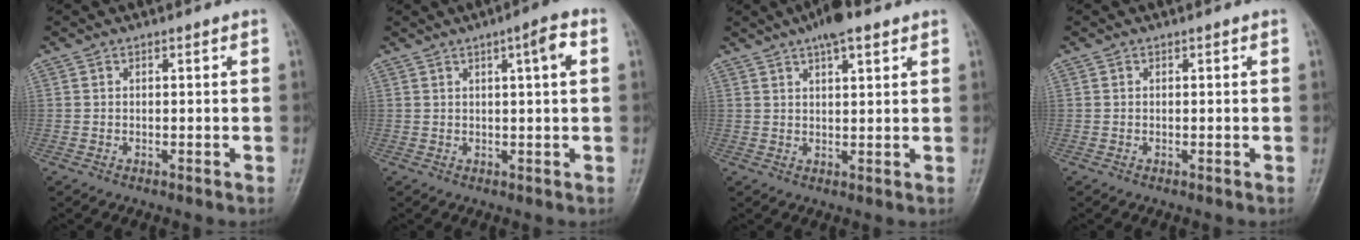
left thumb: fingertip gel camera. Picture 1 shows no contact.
{"total": 4.8, "force": [1.6, 0.5, 4.5], "torque": [-0.066, 0.006, 0.020]}
{"total": 6.6, "force": [4.2, 2.2, 4.6], "torque": [-0.065, -0.003, 0.064]}
{"total": 0.0}